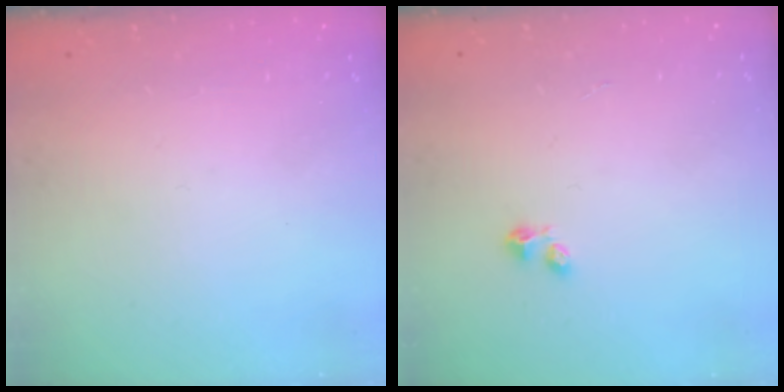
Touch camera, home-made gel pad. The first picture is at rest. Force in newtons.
{"total": 2.5, "press": 2.5, "slide": 0.4}